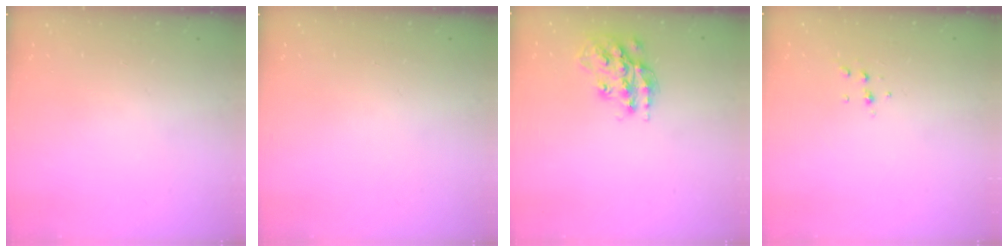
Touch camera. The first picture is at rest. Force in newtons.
{"total": 0.0}
{"total": 16.1, "press": 16.1, "slide": 1.2}
{"total": 4.5, "press": 4.3, "slide": 1.3}